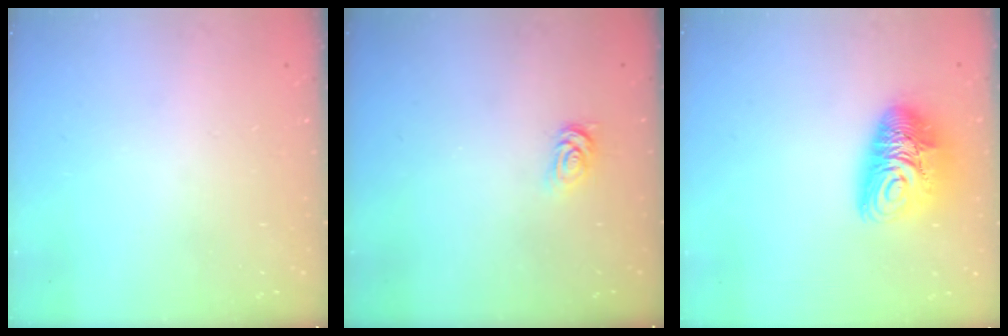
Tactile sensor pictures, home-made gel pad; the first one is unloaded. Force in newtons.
{"total": 2.5, "press": 2.5, "slide": 0.3}
{"total": 11.8, "press": 11.8, "slide": 1.3}